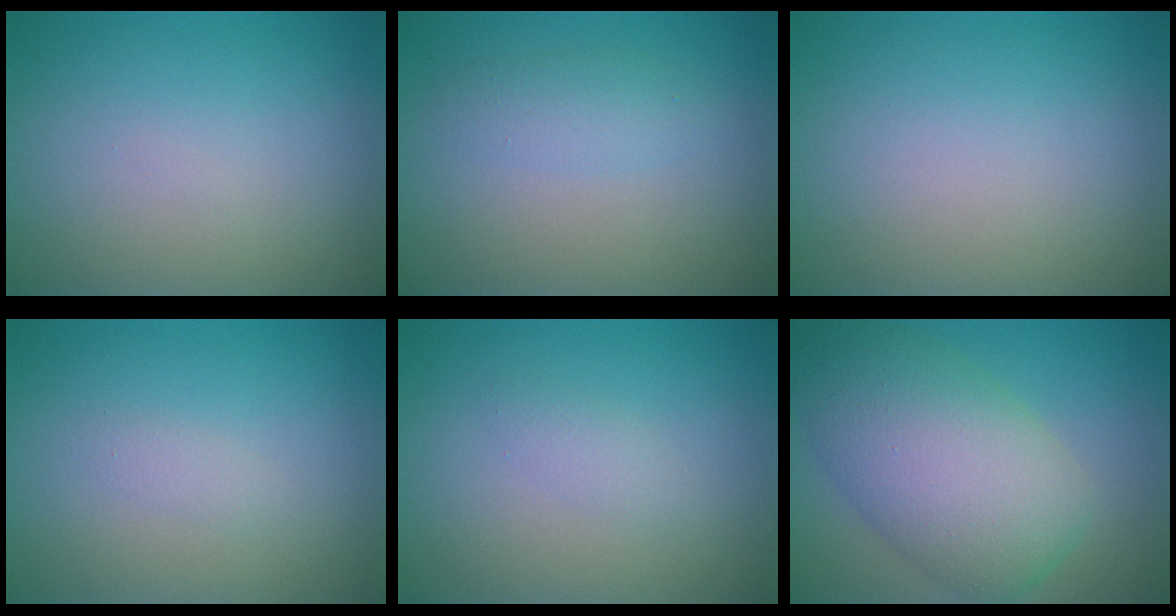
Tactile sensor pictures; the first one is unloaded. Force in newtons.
{"total": 1.8, "press": 1.8, "slide": 0.0}
{"total": 0.0}
{"total": 0.7, "press": 0.7, "slide": 0.0}
{"total": 1.1, "press": 1.1, "slide": 0.1}
{"total": 9.5, "press": 9.5, "slide": 0.4}